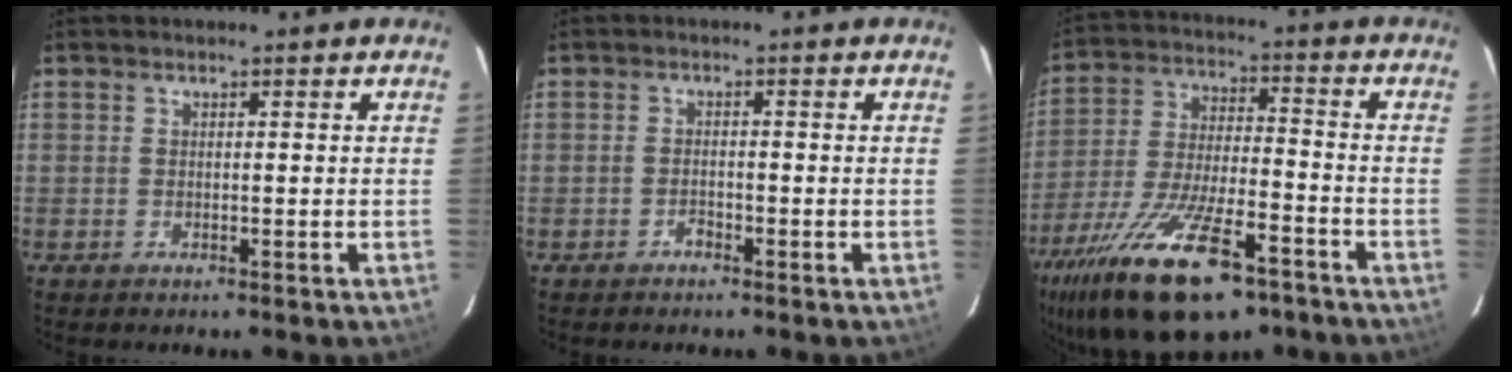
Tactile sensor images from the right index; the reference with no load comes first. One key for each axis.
{"total": 1.2, "fx": -1.1, "fy": 0.6, "fz": 0.3, "tx": -0.006, "ty": 0.003, "tz": -0.019}
{"total": 22.6, "fx": -14.4, "fy": 8.1, "fz": 15.5, "tx": -0.306, "ty": -0.048, "tz": -0.241}